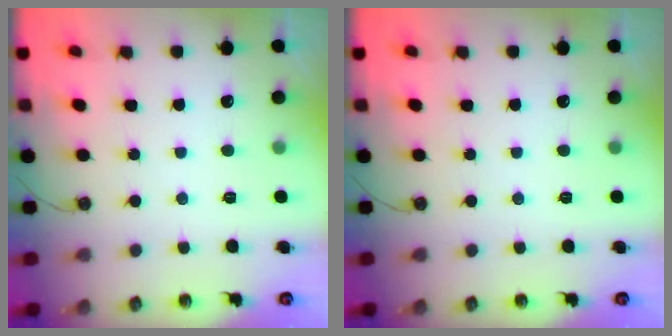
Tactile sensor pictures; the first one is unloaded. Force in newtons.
{"total": 0.0}